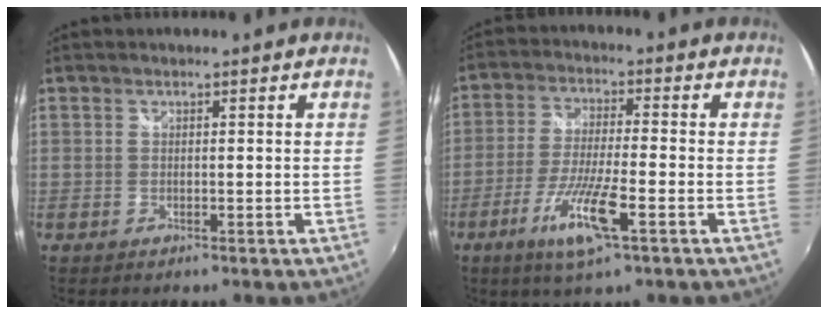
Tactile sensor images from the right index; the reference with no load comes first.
{"total": 10.3, "force": [-4.8, 1.0, 9.0], "torque": [-0.183, -0.016, -0.091]}